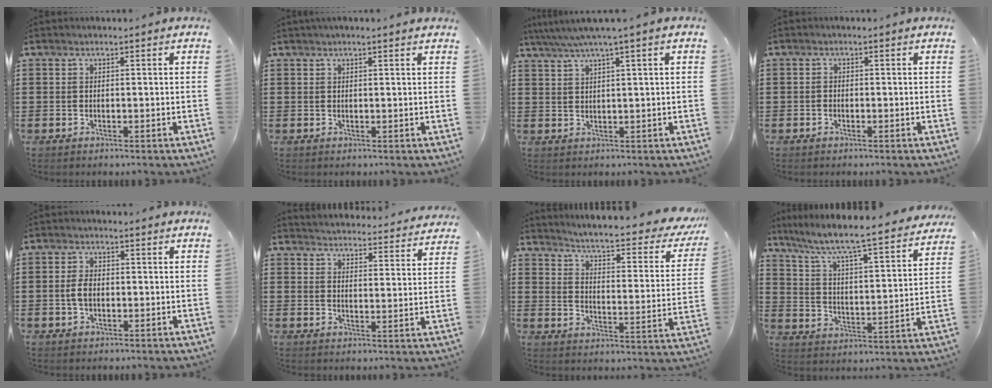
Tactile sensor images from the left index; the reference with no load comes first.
{"total": 1.1, "force": [0.9, -0.1, 0.7], "torque": [-0.014, 0.000, 0.016]}
{"total": 3.3, "force": [1.7, -0.5, 2.7], "torque": [-0.056, -0.003, 0.028]}
{"total": 0.9, "force": [-0.7, 0.5, 0.1], "torque": [-0.005, 0.000, -0.015]}
{"total": 3.0, "force": [-0.2, 1.7, 2.5], "torque": [-0.065, 0.001, -0.009]}
{"total": 3.8, "force": [3.8, -0.2, -0.1], "torque": [-0.008, -0.034, 0.062]}
{"total": 4.2, "force": [3.6, -0.2, 2.1], "torque": [-0.053, -0.040, 0.048]}
{"total": 5.8, "force": [5.1, -0.2, 2.8], "torque": [-0.078, -0.051, 0.074]}